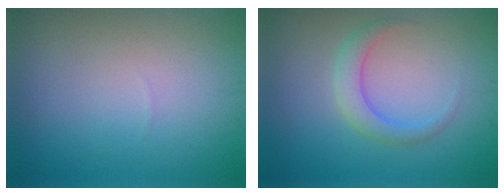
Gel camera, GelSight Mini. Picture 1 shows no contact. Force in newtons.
{"total": 2.4, "press": 2.4, "slide": 0.0}